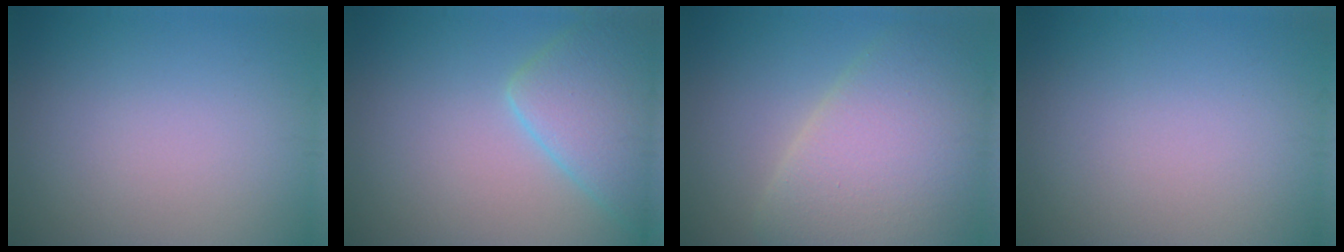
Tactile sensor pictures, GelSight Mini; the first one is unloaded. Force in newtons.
{"total": 6.0, "press": 6.0, "slide": 0.3}
{"total": 8.4, "press": 8.4, "slide": 0.3}
{"total": 0.0}